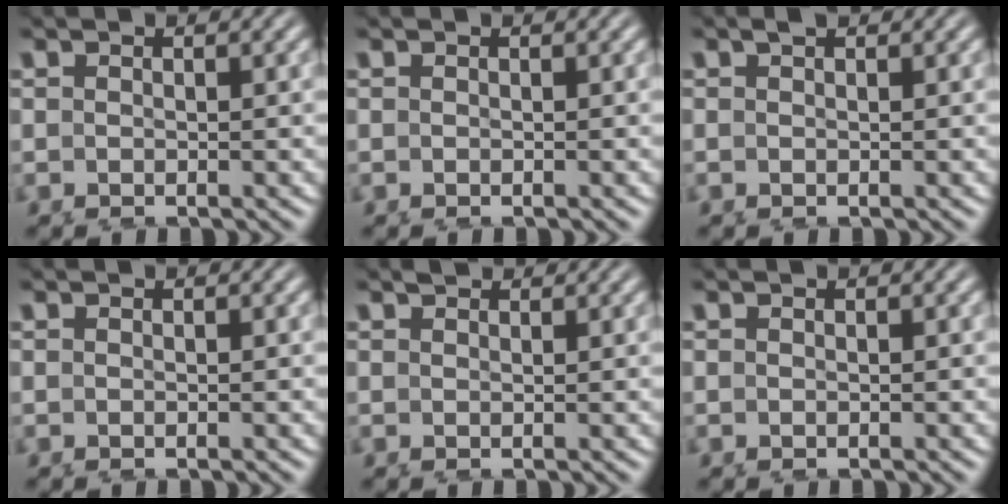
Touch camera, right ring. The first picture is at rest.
{"total": 0.0}
{"total": 0.8, "force": [0.6, 0.1, 0.4], "torque": [-0.005, 0.004, 0.011]}
{"total": 0.0}
{"total": 1.1, "force": [1.0, -0.3, -0.1], "torque": [0.008, 0.000, 0.021]}
{"total": 0.0}